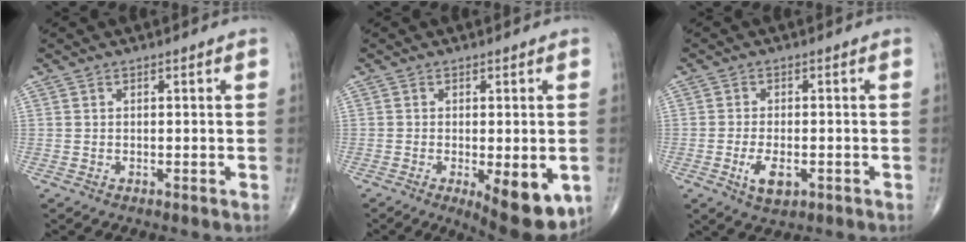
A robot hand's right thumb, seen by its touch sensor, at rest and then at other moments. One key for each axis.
{"total": 11.0, "fx": -3.6, "fy": 4.0, "fz": 9.6, "tx": -0.119, "ty": -0.017, "tz": -0.042}
{"total": 4.8, "fx": -1.7, "fy": 2.4, "fz": 3.8, "tx": -0.066, "ty": -0.001, "tz": -0.023}